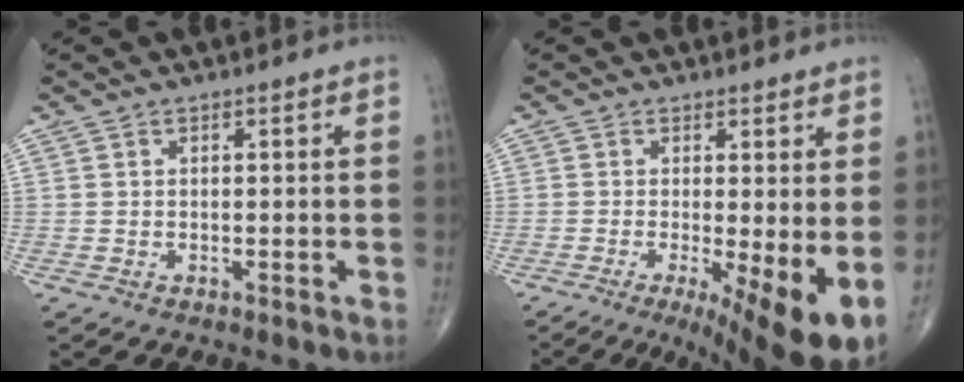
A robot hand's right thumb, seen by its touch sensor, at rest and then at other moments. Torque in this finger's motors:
{"motor_torque": [-0.13, 0.80, 0.25, -0.17, 0.10]}